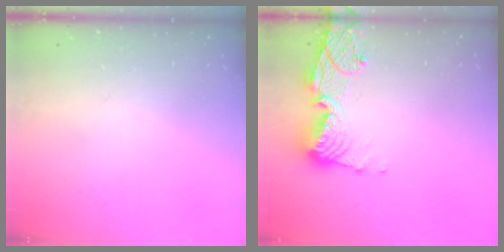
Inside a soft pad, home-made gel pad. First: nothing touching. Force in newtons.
{"total": 13.3, "press": 13.2, "slide": 1.6}